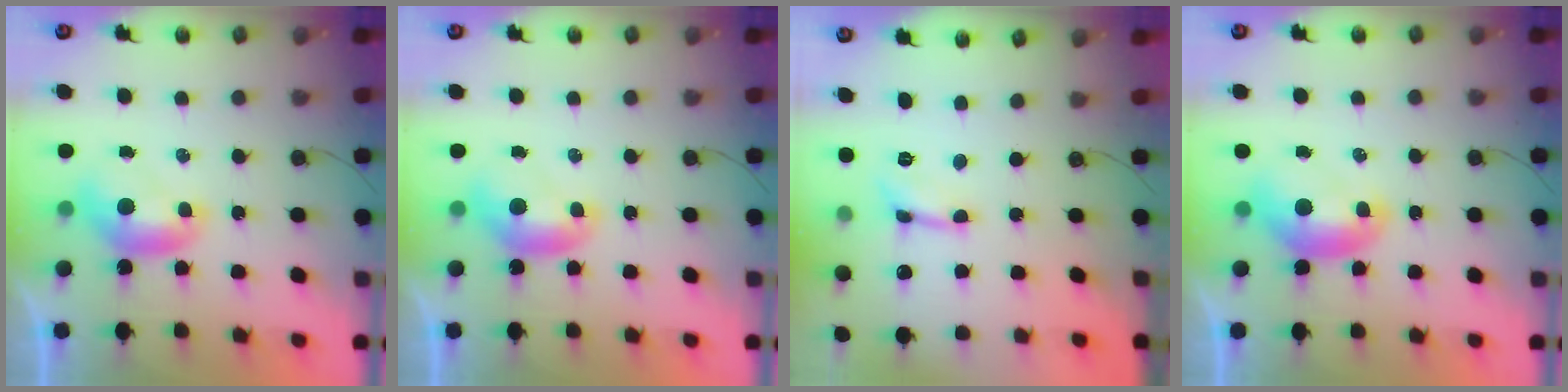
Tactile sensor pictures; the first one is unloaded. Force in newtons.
{"total": 0.0}
{"total": 0.0}
{"total": 1.2, "press": 1.1, "slide": 0.6}